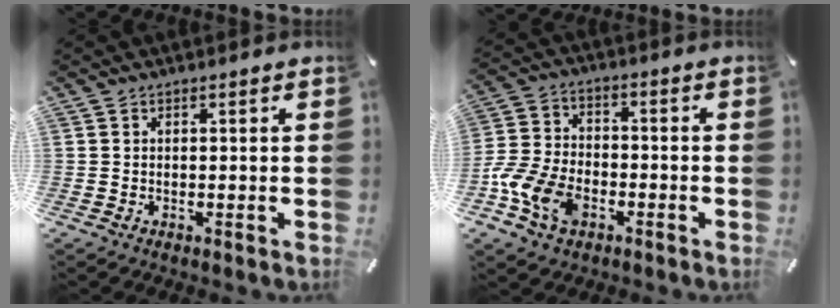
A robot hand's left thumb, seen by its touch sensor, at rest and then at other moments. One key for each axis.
{"total": 11.1, "fx": -5.3, "fy": 7.5, "fz": 6.2, "tx": -0.137, "ty": 0.025, "tz": -0.096}